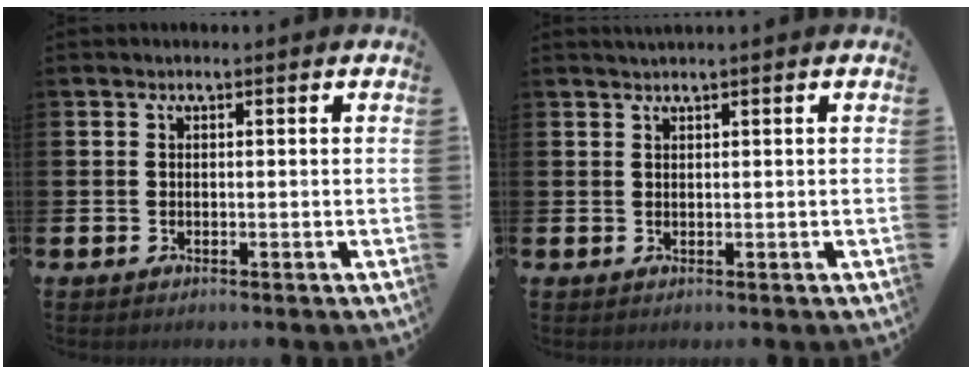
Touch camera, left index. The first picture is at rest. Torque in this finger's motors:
{"motor_torque": [-0.06, 0.05, -0.02, 0.00]}